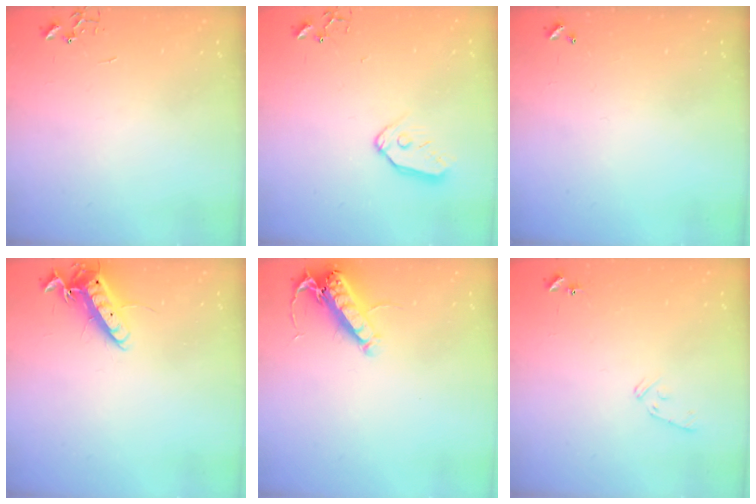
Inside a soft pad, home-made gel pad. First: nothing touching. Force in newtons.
{"total": 9.0, "press": 8.9, "slide": 0.9}
{"total": 0.0}
{"total": 13.2, "press": 13.1, "slide": 1.2}
{"total": 14.4, "press": 14.2, "slide": 2.0}
{"total": 6.7, "press": 6.7, "slide": 0.7}